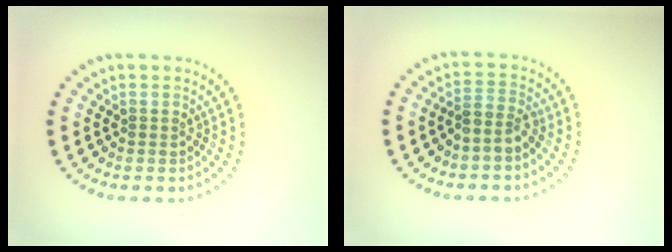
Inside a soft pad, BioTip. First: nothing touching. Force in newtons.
{"total": 2.2, "press": 1.6, "slide": 1.5}